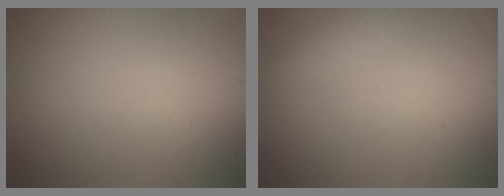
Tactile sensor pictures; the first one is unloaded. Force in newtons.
{"total": 2.6, "press": 2.6, "slide": 0.1}